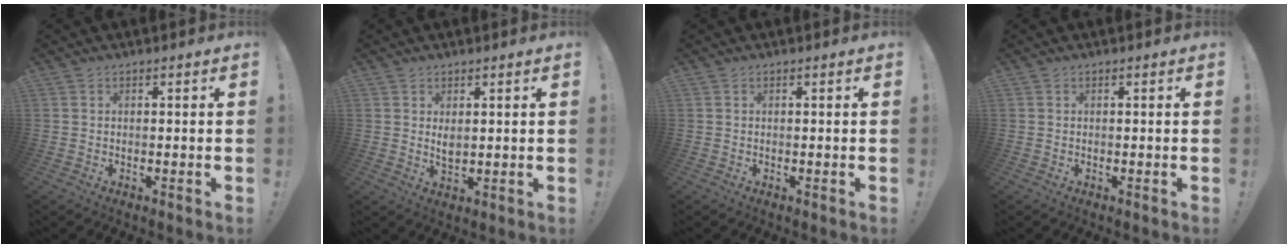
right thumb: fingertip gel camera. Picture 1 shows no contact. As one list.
[{"total": 3.0, "force": [1.5, 1.4, 2.2], "torque": [-0.023, -0.014, 0.023]}, {"total": 0.0}, {"total": 0.0}]